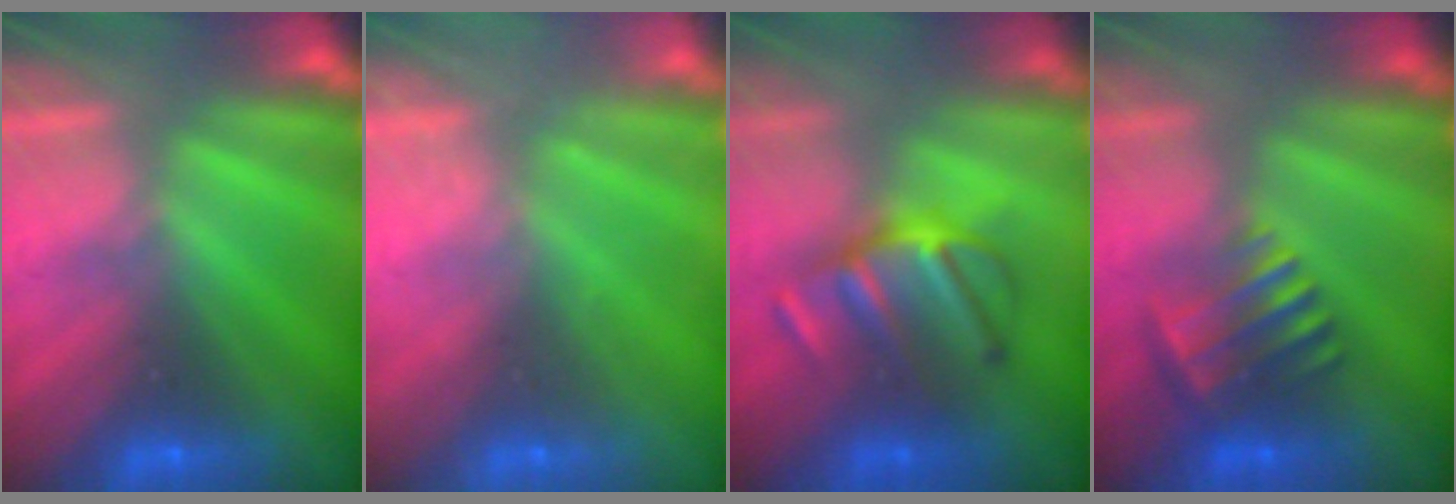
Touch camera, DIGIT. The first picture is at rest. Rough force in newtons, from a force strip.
{"total": 2.4}
{"total": 2.9}
{"total": 3.7}